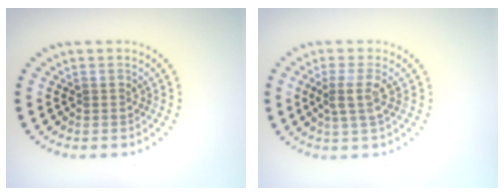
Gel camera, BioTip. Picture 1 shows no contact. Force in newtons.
{"total": 2.2, "press": 1.8, "slide": 1.2}